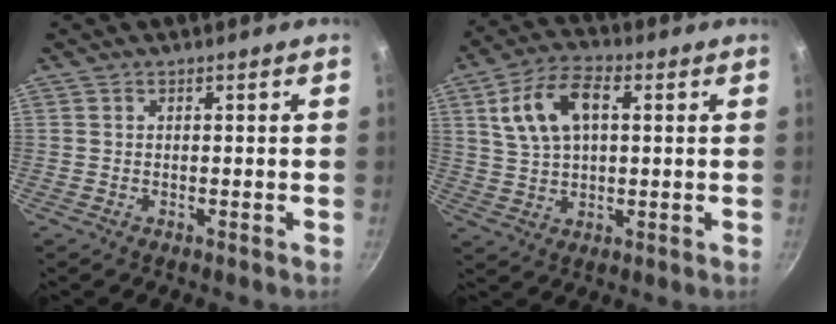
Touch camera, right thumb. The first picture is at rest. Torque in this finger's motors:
{"motor_torque": [-0.38, 0.72, 0.00, 0.22, 0.15]}